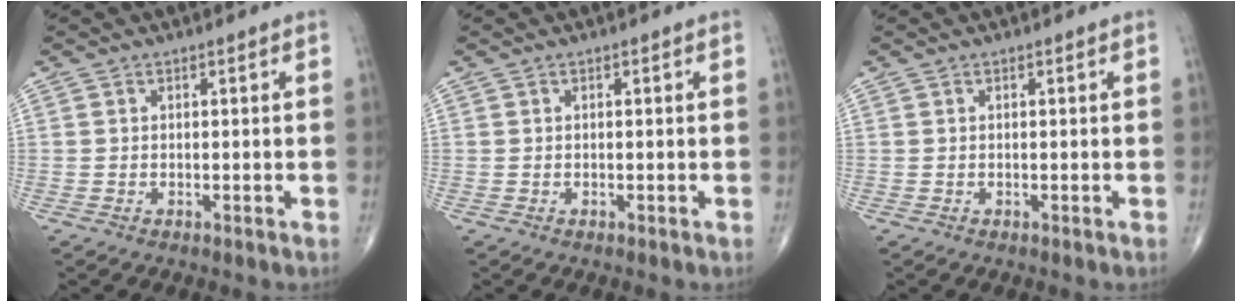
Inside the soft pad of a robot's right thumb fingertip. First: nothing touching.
{"total": 0.0}
{"total": 0.0}